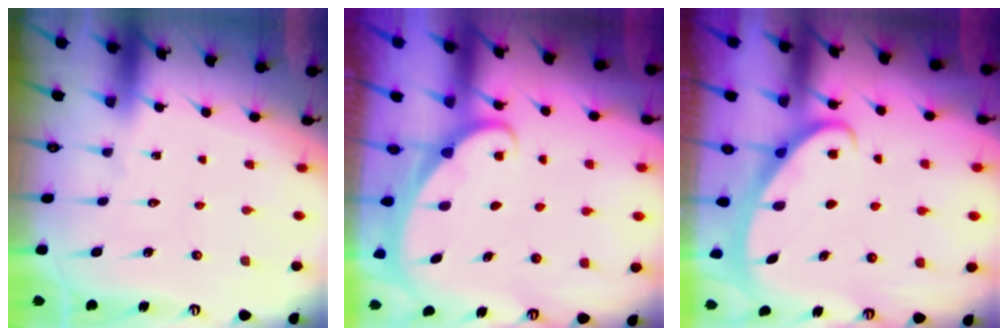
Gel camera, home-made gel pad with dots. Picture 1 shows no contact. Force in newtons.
{"total": 1.7, "press": 1.7, "slide": 0.1}
{"total": 2.6, "press": 2.5, "slide": 0.4}